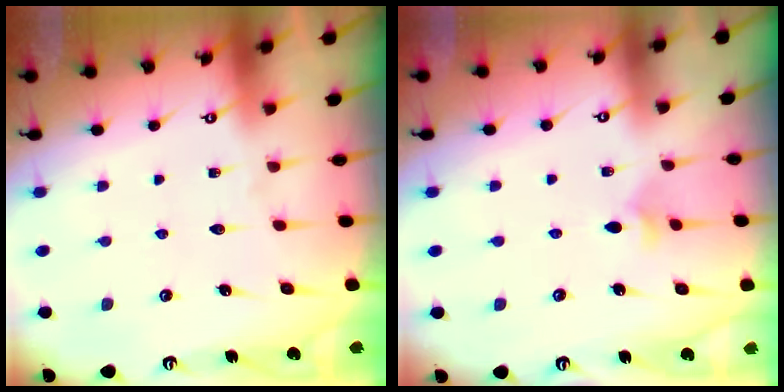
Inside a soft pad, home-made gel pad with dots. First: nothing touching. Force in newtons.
{"total": 2.9, "press": 2.8, "slide": 0.9}